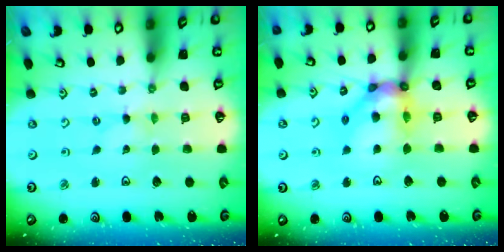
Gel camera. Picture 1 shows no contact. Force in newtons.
{"total": 13.4, "press": 13.3, "slide": 1.6}